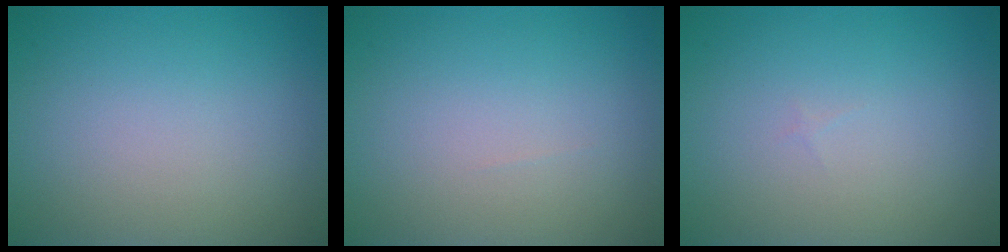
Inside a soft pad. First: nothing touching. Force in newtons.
{"total": 0.0}
{"total": 0.0}